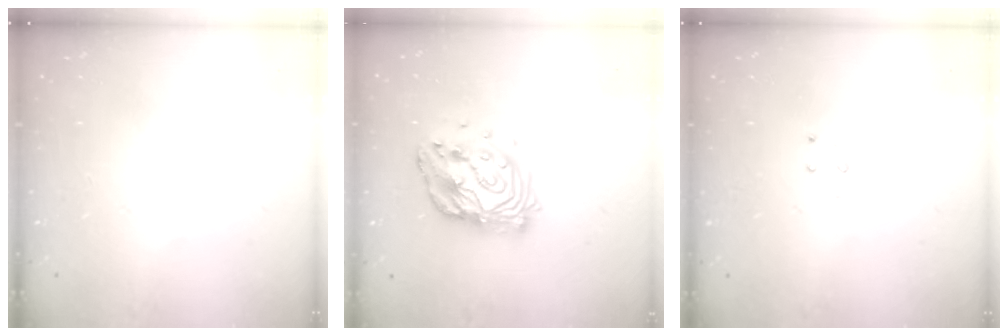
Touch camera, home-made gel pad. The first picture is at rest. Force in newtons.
{"total": 14.7, "press": 14.6, "slide": 1.2}
{"total": 3.2, "press": 3.2, "slide": 0.4}